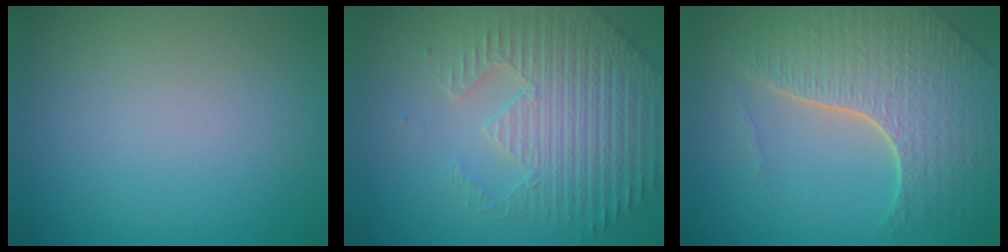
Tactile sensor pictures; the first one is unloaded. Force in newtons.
{"total": 5.6, "press": 4.9, "slide": 2.8}
{"total": 7.3, "press": 5.2, "slide": 5.1}